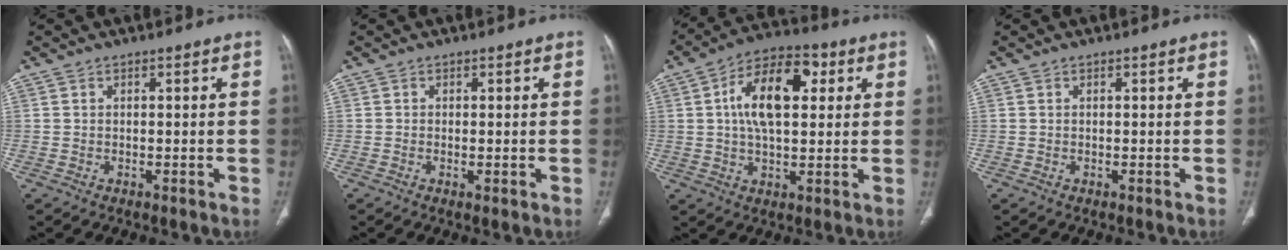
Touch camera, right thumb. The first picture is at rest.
{"total": 0.9, "force": [-0.2, 0.2, 0.8], "torque": [-0.021, -0.004, -0.004]}
{"total": 14.2, "force": [3.6, 6.9, 11.8], "torque": [-0.195, 0.009, 0.058]}
{"total": 0.0}